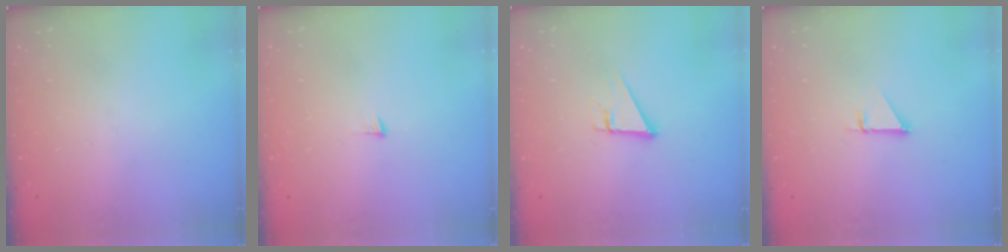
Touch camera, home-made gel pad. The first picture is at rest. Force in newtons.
{"total": 3.2, "press": 3.2, "slide": 0.4}
{"total": 3.7, "press": 3.7, "slide": 0.2}
{"total": 1.0, "press": 1.0, "slide": 0.1}